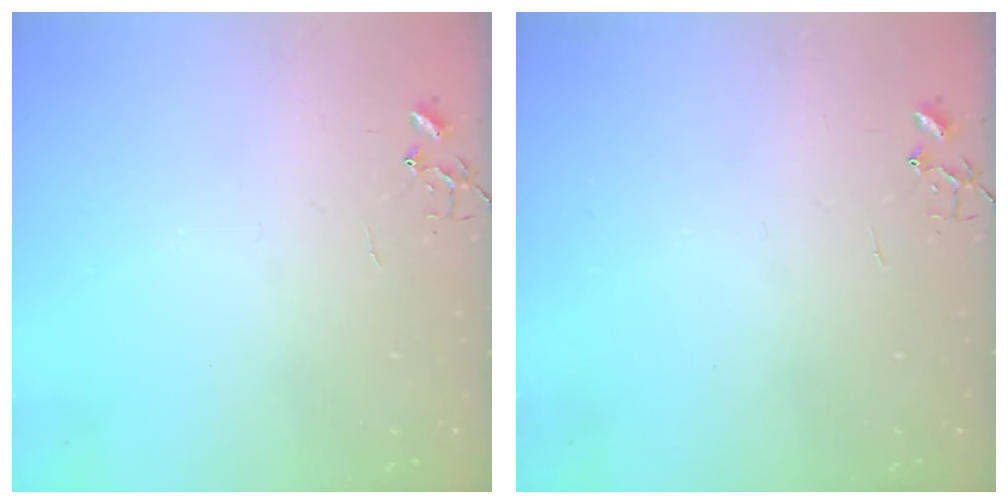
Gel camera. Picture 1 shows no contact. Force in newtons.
{"total": 0.0}